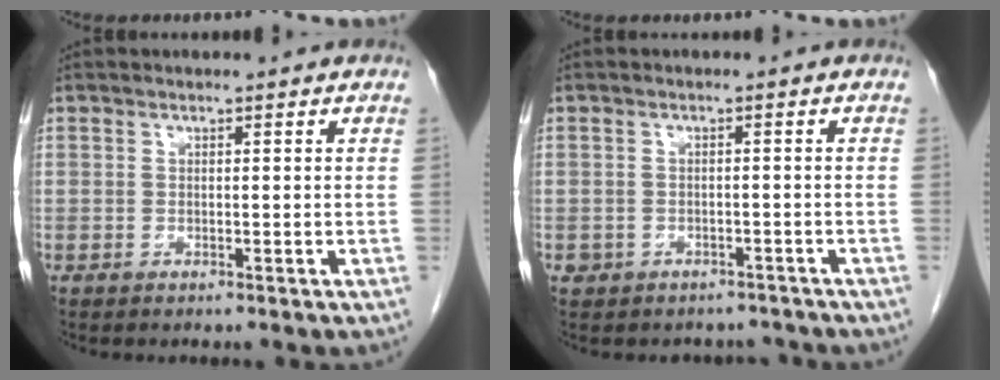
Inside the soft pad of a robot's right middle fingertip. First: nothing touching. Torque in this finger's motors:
{"motor_torque": [0.04, -0.02, 0.00, 0.00]}